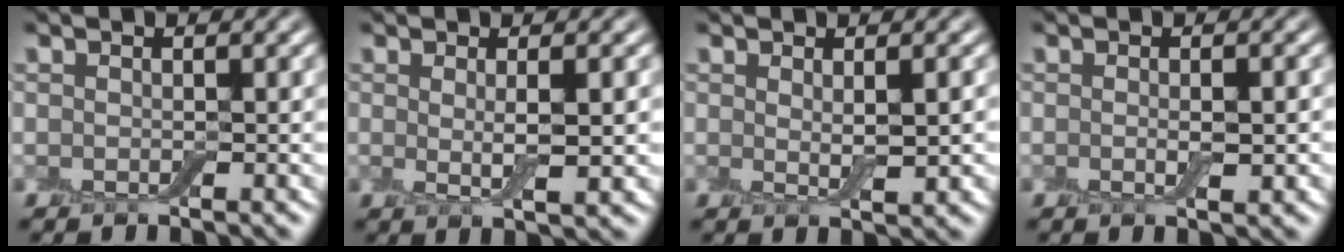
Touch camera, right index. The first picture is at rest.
{"total": 2.9, "force": [0.3, 0.6, 2.8], "torque": [-0.047, -0.010, 0.008]}
{"total": 2.2, "force": [0.5, 0.4, 2.1], "torque": [-0.035, -0.007, 0.011]}
{"total": 1.9, "force": [-0.2, 0.4, 1.9], "torque": [-0.034, -0.006, -0.005]}